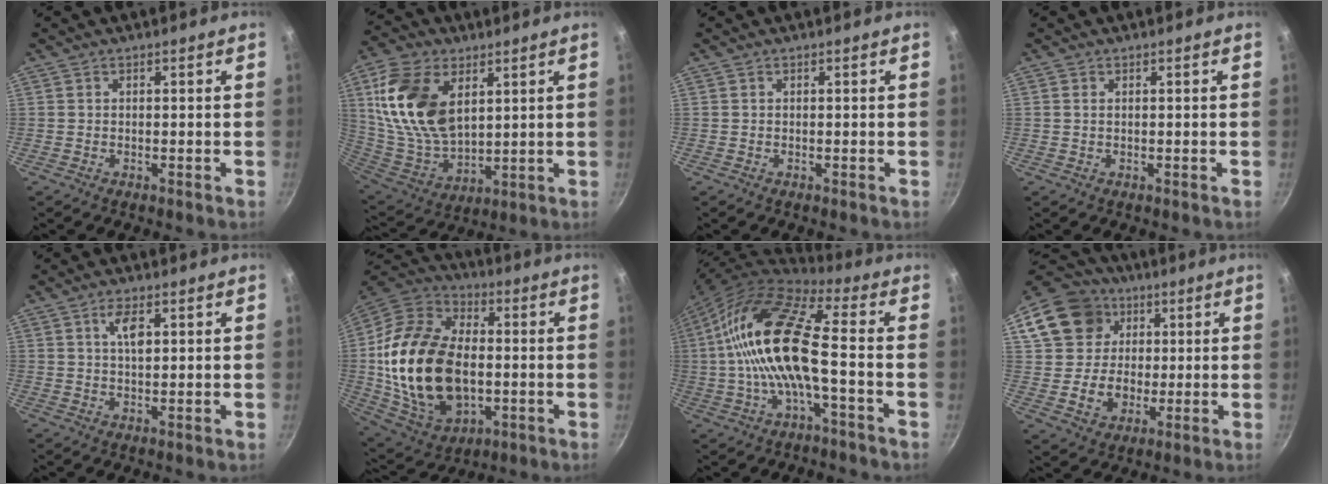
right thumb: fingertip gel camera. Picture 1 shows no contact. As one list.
[{"total": 19.3, "force": [6.2, 11.7, 14.0], "torque": [-0.253, -0.027, 0.132]}, {"total": 0.0}, {"total": 0.7, "force": [0.2, 0.4, 0.5], "torque": [-0.011, 0.000, 0.004]}, {"total": 4.4, "force": [1.6, 1.8, 3.7], "torque": [-0.060, -0.004, 0.028]}, {"total": 26.7, "force": [-1.3, 17.2, 20.3], "torque": [-0.375, 0.013, -0.015]}, {"total": 17.6, "force": [-1.3, 5.8, 16.5], "torque": [-0.320, 0.037, -0.037]}, {"total": 19.1, "force": [4.1, 16.7, 8.2], "torque": [-0.136, 0.031, 0.084]}]